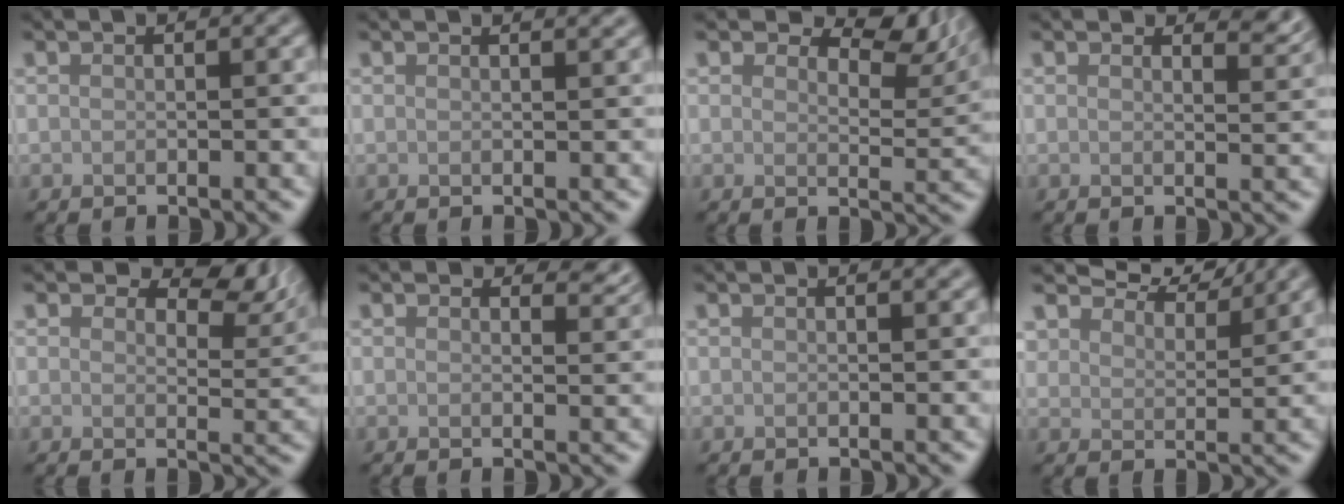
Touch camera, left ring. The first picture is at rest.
{"total": 1.5, "force": [1.2, 0.5, 0.8], "torque": [-0.003, 0.001, 0.009]}
{"total": 7.0, "force": [4.5, 3.4, 4.1], "torque": [-0.050, 0.000, 0.058]}
{"total": 2.1, "force": [1.9, 0.4, 0.8], "torque": [-0.008, -0.006, 0.026]}
{"total": 6.3, "force": [4.1, 3.2, 3.7], "torque": [-0.044, -0.001, 0.051]}
{"total": 1.8, "force": [1.6, 0.5, 0.7], "torque": [-0.007, -0.007, 0.022]}
{"total": 1.2, "force": [1.0, 0.3, 0.7], "torque": [-0.003, 0.003, 0.009]}
{"total": 6.5, "force": [6.1, 1.6, 1.8], "torque": [-0.039, 0.009, 0.084]}